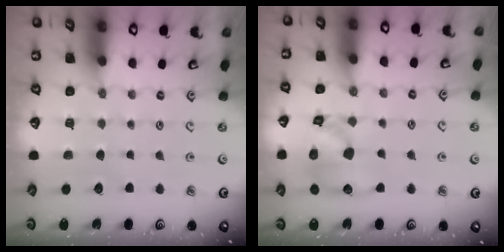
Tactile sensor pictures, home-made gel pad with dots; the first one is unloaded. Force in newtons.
{"total": 13.5, "press": 13.3, "slide": 2.0}